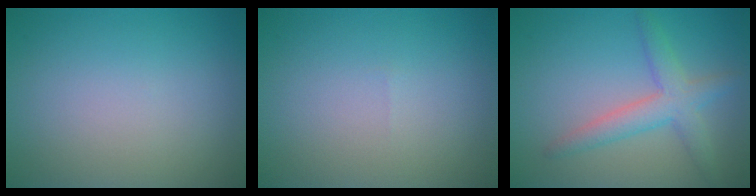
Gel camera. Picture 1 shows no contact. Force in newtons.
{"total": 0.0}
{"total": 3.5, "press": 3.4, "slide": 0.3}